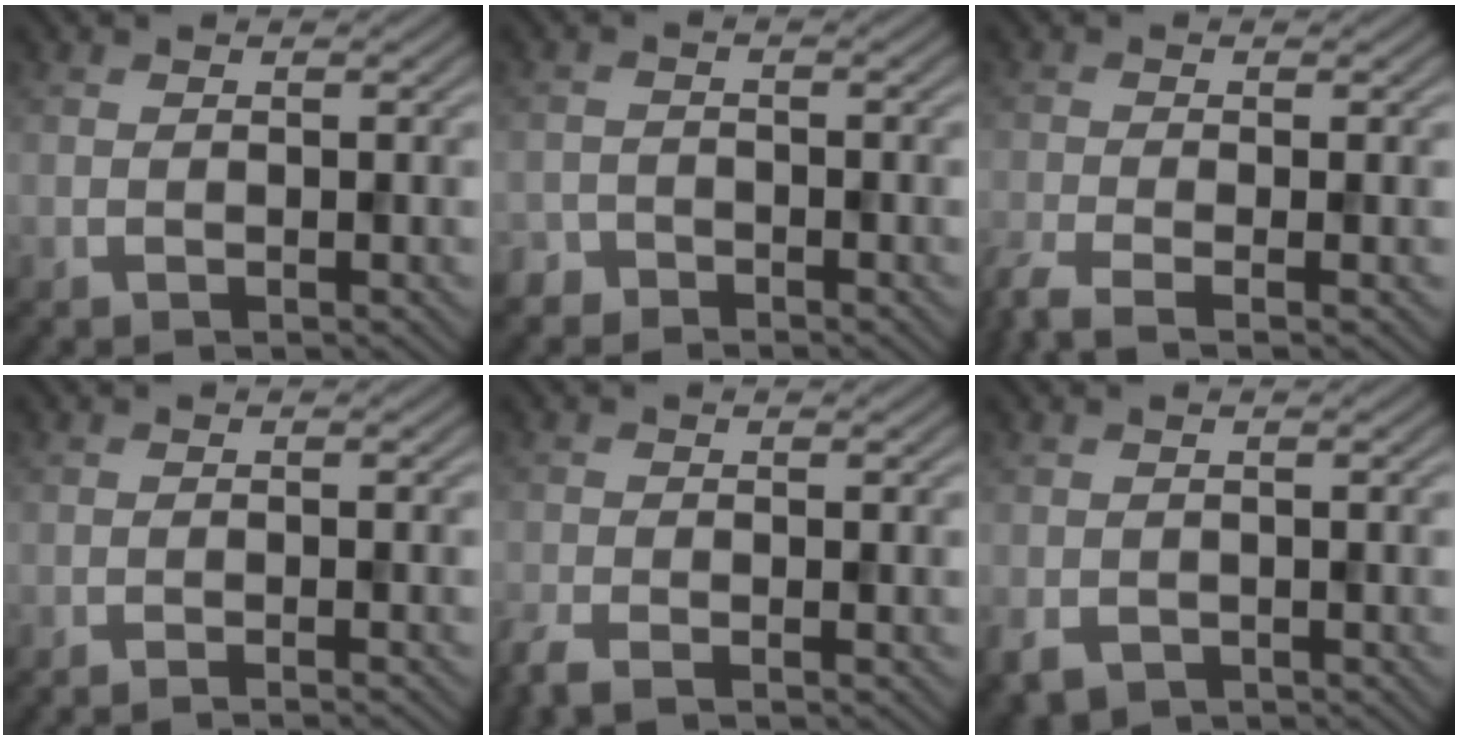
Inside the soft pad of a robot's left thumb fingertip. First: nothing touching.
{"total": 1.9, "force": [-1.7, 0.8, -0.1], "torque": [0.006, 0.002, -0.040]}
{"total": 4.3, "force": [-2.7, 0.9, 3.2], "torque": [-0.054, -0.007, -0.064]}
{"total": 1.5, "force": [-1.1, 0.2, 1.0], "torque": [-0.007, 0.003, -0.024]}
{"total": 2.6, "force": [-2.1, 0.4, 1.6], "torque": [-0.035, -0.008, -0.046]}
{"total": 2.2, "force": [-1.3, 1.6, 0.9], "torque": [-0.024, -0.013, -0.027]}